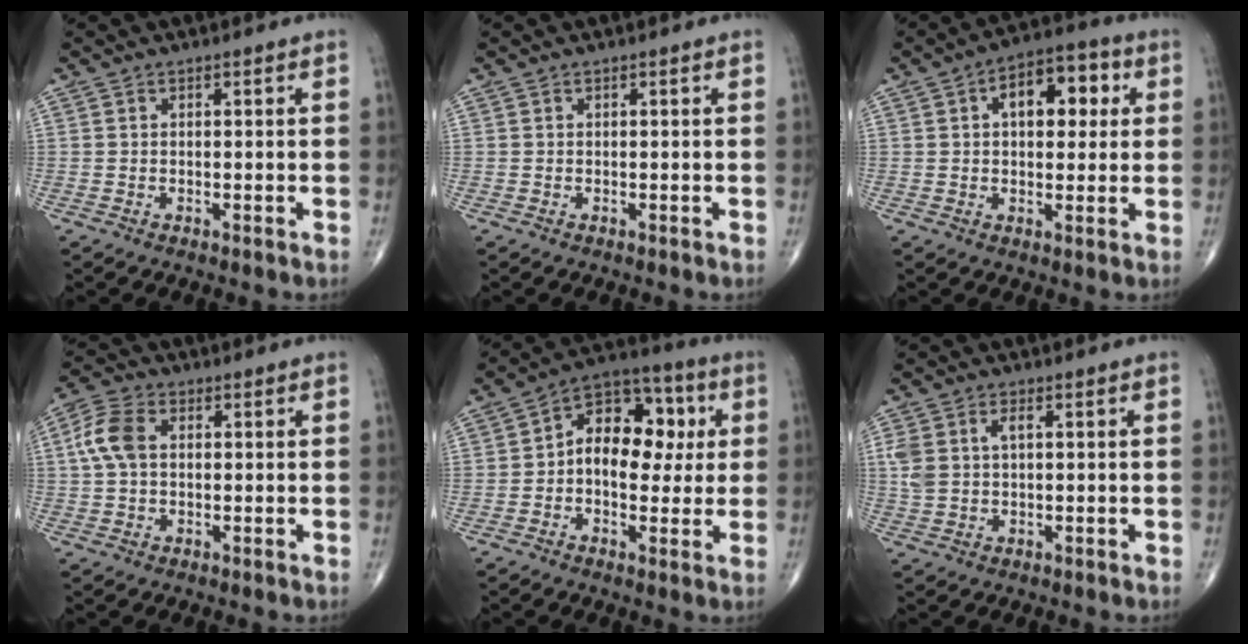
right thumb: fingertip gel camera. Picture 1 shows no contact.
{"total": 0.0}
{"total": 11.1, "force": [2.9, 6.4, 8.7], "torque": [-0.089, 0.017, 0.036]}
{"total": 6.9, "force": [1.0, 4.5, 5.2], "torque": [-0.116, 0.018, 0.015]}
{"total": 14.3, "force": [1.4, 9.5, 10.6], "torque": [-0.114, 0.029, 0.010]}
{"total": 5.6, "force": [1.2, 3.3, 4.4], "torque": [-0.107, 0.014, 0.028]}